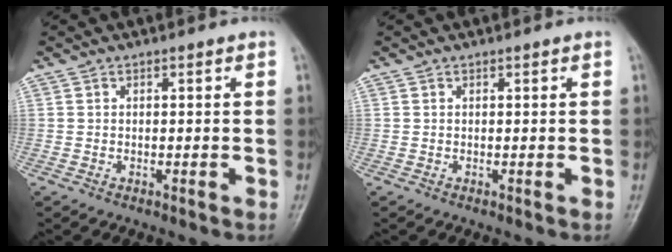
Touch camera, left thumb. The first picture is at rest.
{"total": 0.0}